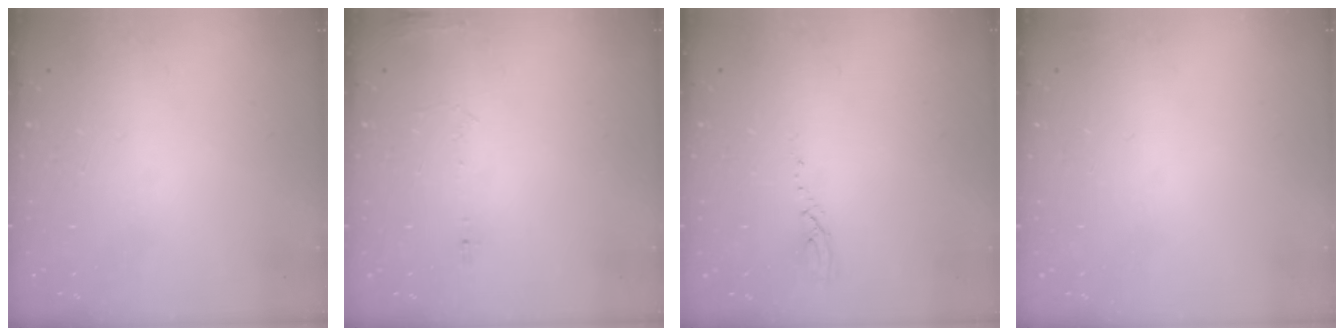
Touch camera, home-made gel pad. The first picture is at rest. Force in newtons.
{"total": 6.4, "press": 6.2, "slide": 1.5}
{"total": 3.4, "press": 3.3, "slide": 0.3}
{"total": 2.8, "press": 2.2, "slide": 1.7}